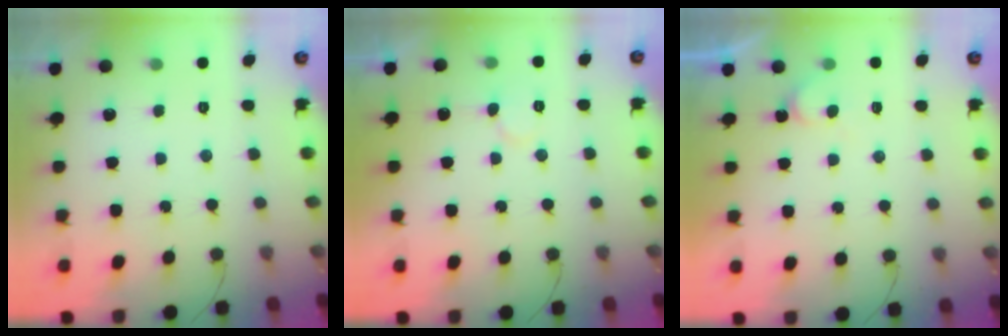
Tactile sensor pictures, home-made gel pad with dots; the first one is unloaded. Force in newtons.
{"total": 6.3, "press": 6.3, "slide": 0.5}
{"total": 3.8, "press": 3.8, "slide": 0.3}